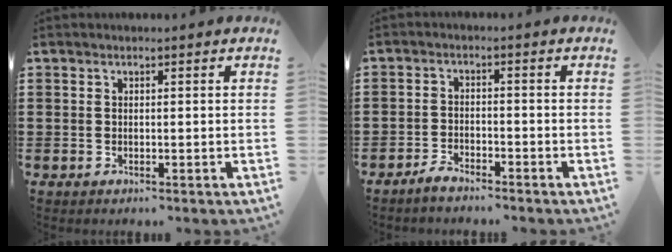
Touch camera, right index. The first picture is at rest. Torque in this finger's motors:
{"motor_torque": [0.15, -0.44, -0.02, -0.01]}